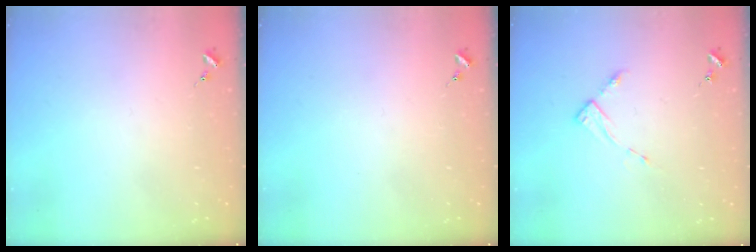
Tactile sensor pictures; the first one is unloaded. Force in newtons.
{"total": 0.0}
{"total": 2.8, "press": 2.8, "slide": 0.4}